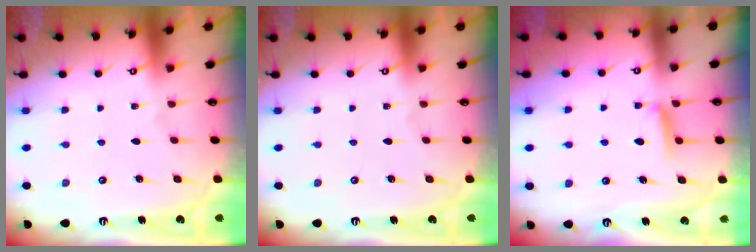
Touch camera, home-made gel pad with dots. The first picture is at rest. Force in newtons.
{"total": 0.0}
{"total": 6.5, "press": 6.4, "slide": 0.7}